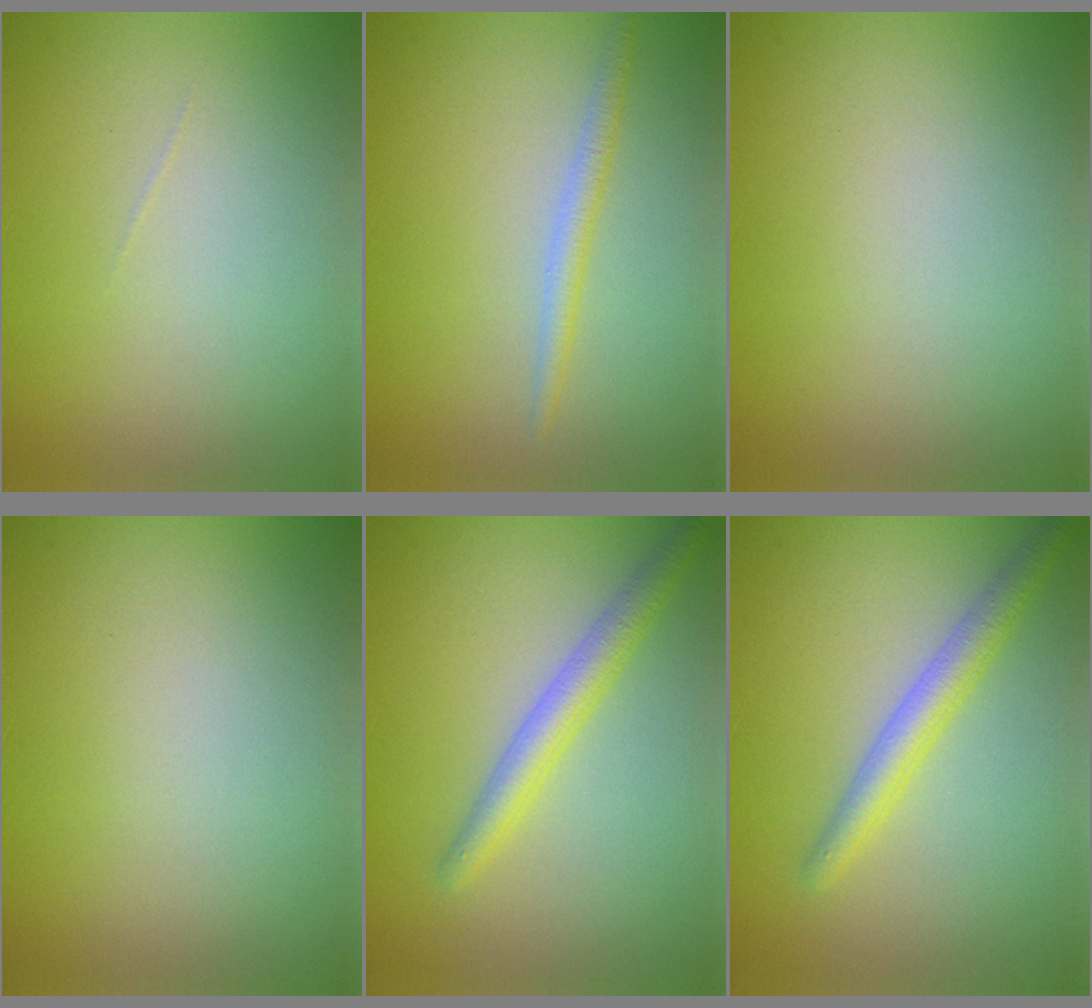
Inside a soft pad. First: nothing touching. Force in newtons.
{"total": 1.7, "press": 1.7, "slide": 0.0}
{"total": 0.0}
{"total": 0.0}
{"total": 2.9, "press": 2.9, "slide": 0.1}
{"total": 2.9, "press": 2.9, "slide": 0.1}